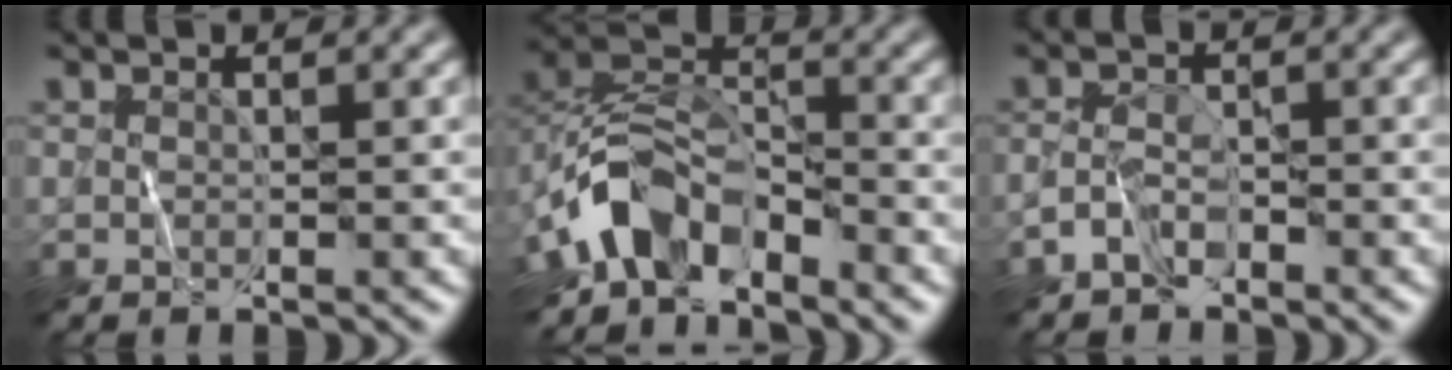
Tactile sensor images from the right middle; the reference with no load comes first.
{"total": 6.4, "force": [-4.4, 3.4, 3.2], "torque": [-0.043, 0.005, -0.093]}
{"total": 2.3, "force": [-1.8, 1.0, 1.0], "torque": [-0.022, 0.012, -0.040]}